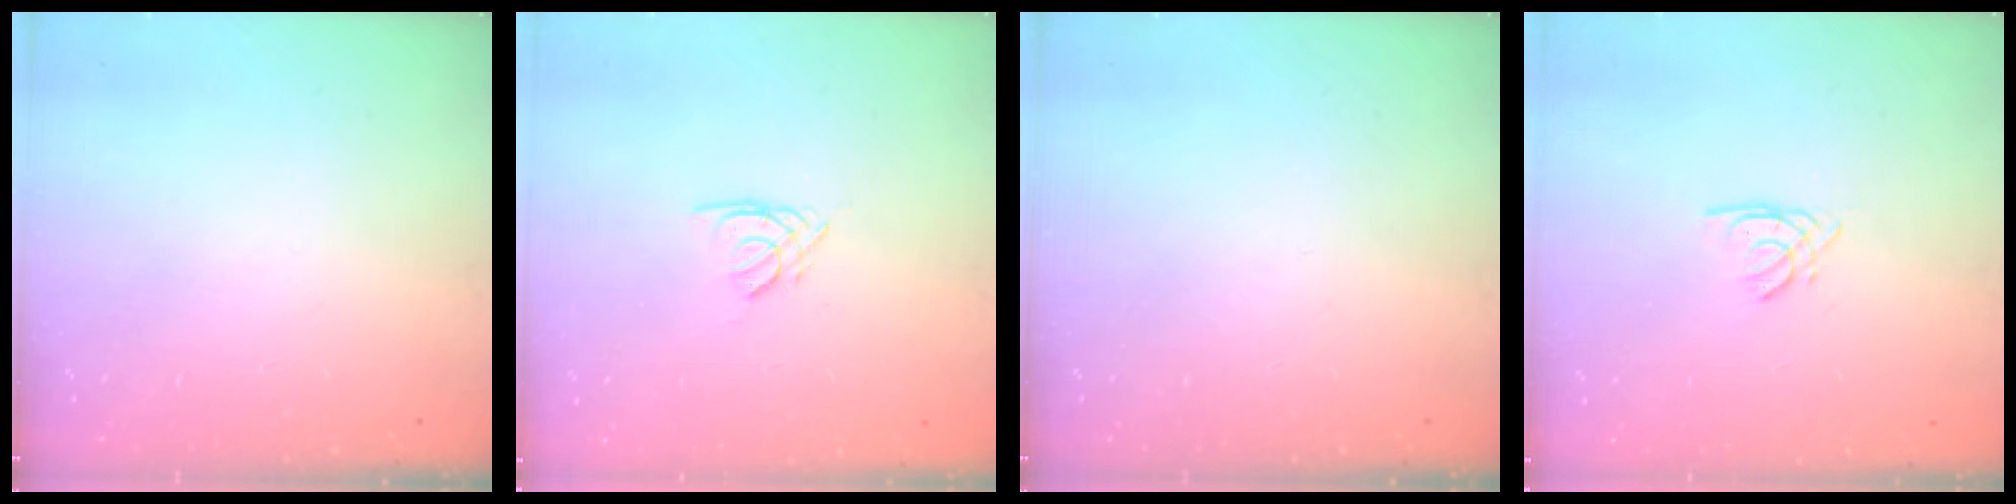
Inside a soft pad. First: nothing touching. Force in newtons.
{"total": 1.9, "press": 1.8, "slide": 0.5}
{"total": 0.0}
{"total": 1.5, "press": 1.5, "slide": 0.1}